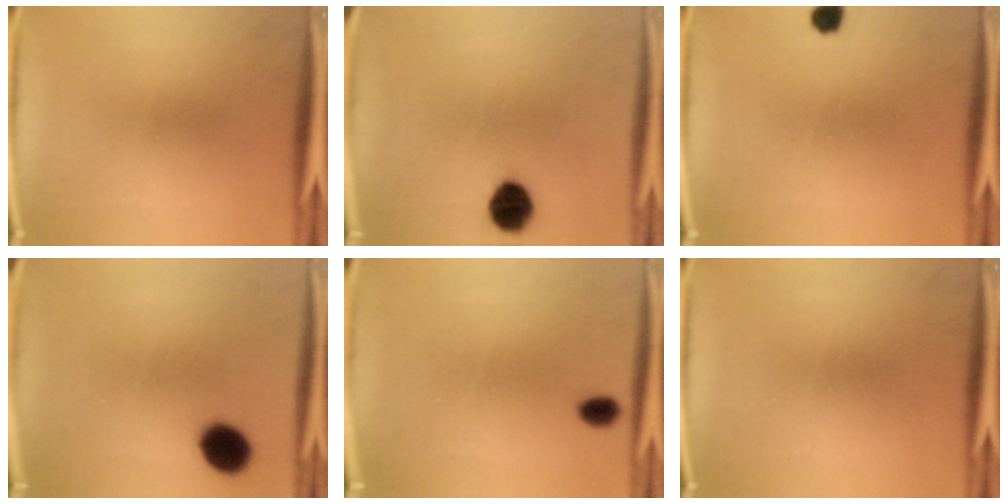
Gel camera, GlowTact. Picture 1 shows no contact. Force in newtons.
{"total": 7.6}
{"total": 2.4}
{"total": 8.5}
{"total": 1.7}
{"total": 0.0}